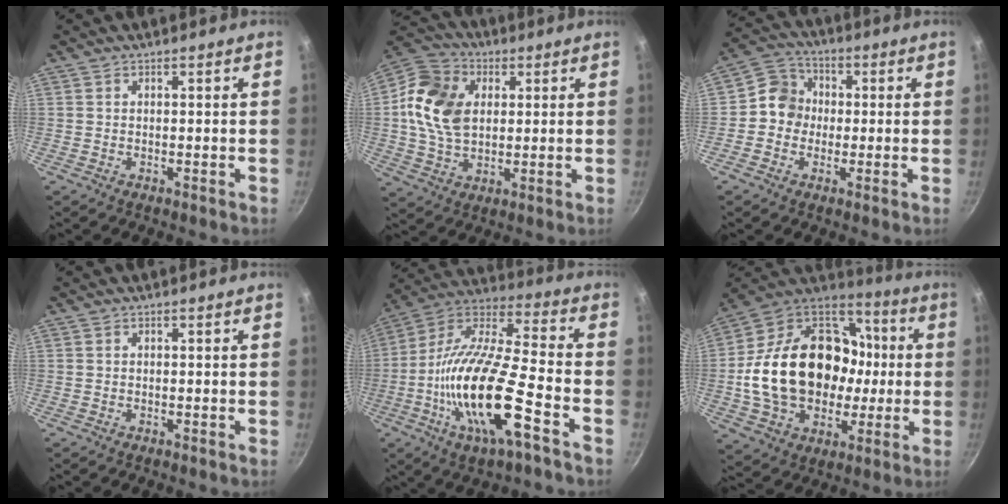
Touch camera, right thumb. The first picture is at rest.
{"total": 14.8, "force": [2.5, 10.7, 9.9], "torque": [-0.166, 0.006, 0.032]}
{"total": 7.6, "force": [-0.4, 7.0, 3.0], "torque": [-0.016, 0.019, -0.030]}
{"total": 0.0}
{"total": 22.3, "force": [-8.0, 6.4, 19.8], "torque": [-0.366, 0.029, -0.164]}
{"total": 29.3, "force": [-0.7, 21.8, 19.7], "torque": [-0.329, 0.048, 0.001]}